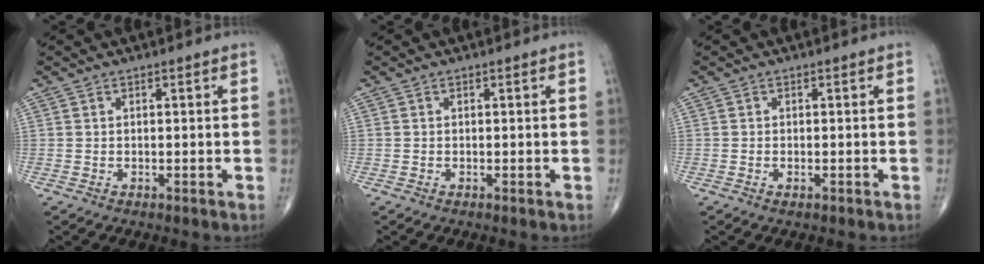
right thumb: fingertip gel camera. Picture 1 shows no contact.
{"total": 0.0}
{"total": 0.6, "force": [-0.3, 0.2, 0.4], "torque": [-0.010, 0.001, -0.004]}